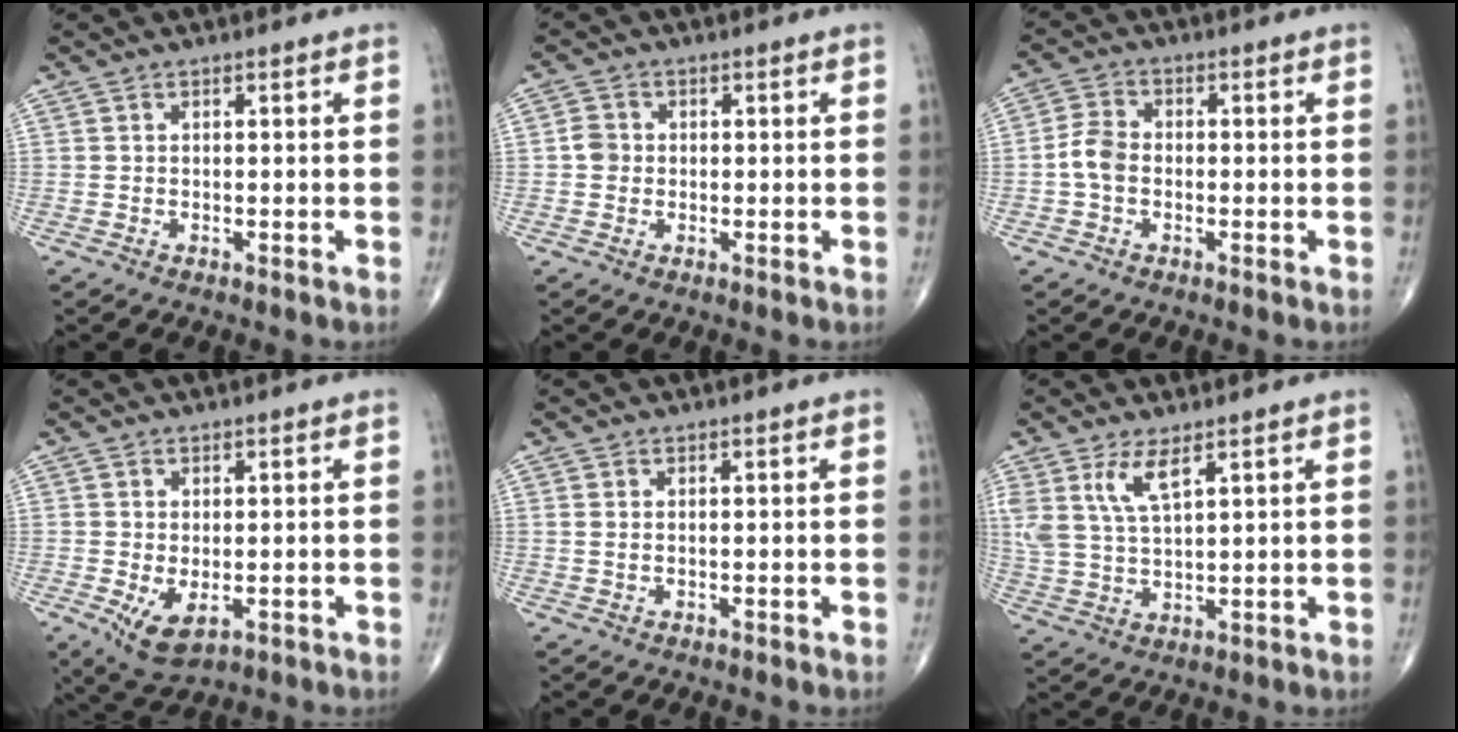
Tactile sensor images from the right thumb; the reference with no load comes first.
{"total": 2.6, "force": [-0.1, 2.4, 1.1], "torque": [-0.008, 0.005, -0.007]}
{"total": 4.5, "force": [-1.0, 3.2, 3.0], "torque": [-0.061, 0.014, -0.027]}
{"total": 5.7, "force": [-1.3, 3.1, 4.7], "torque": [-0.080, -0.012, -0.010]}
{"total": 0.7, "force": [0.3, 0.3, 0.6], "torque": [-0.015, 0.004, 0.008]}
{"total": 6.6, "force": [3.7, 2.1, 5.1], "torque": [-0.109, -0.016, 0.084]}